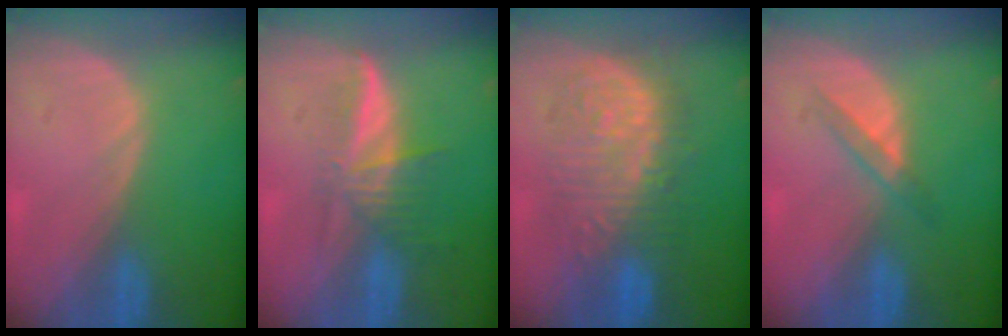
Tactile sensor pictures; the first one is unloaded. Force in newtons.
{"total": 5.9, "press": 5.4, "slide": 2.3}
{"total": 10.1, "press": 10.1, "slide": 0.5}
{"total": 2.6, "press": 2.4, "slide": 1.0}